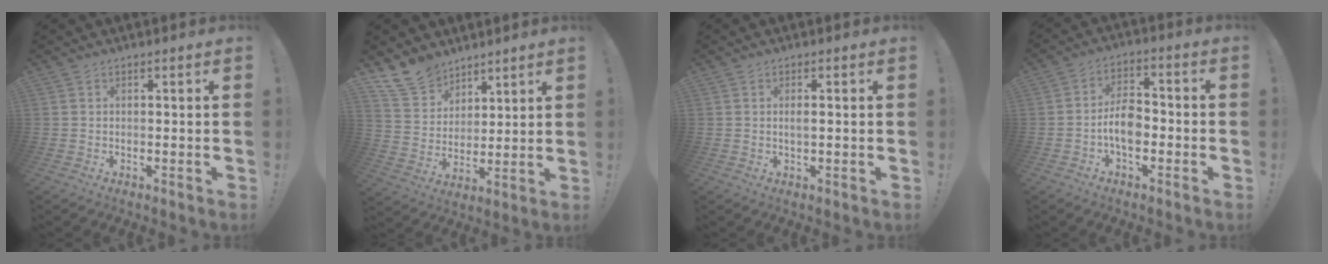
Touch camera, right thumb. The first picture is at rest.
{"total": 11.8, "force": [9.3, 6.9, 2.2], "torque": [-0.054, -0.066, 0.186]}
{"total": 1.6, "force": [0.0, 0.1, 1.6], "torque": [-0.028, -0.002, -0.002]}
{"total": 8.6, "force": [-2.7, 4.8, 6.7], "torque": [-0.131, 0.013, -0.046]}